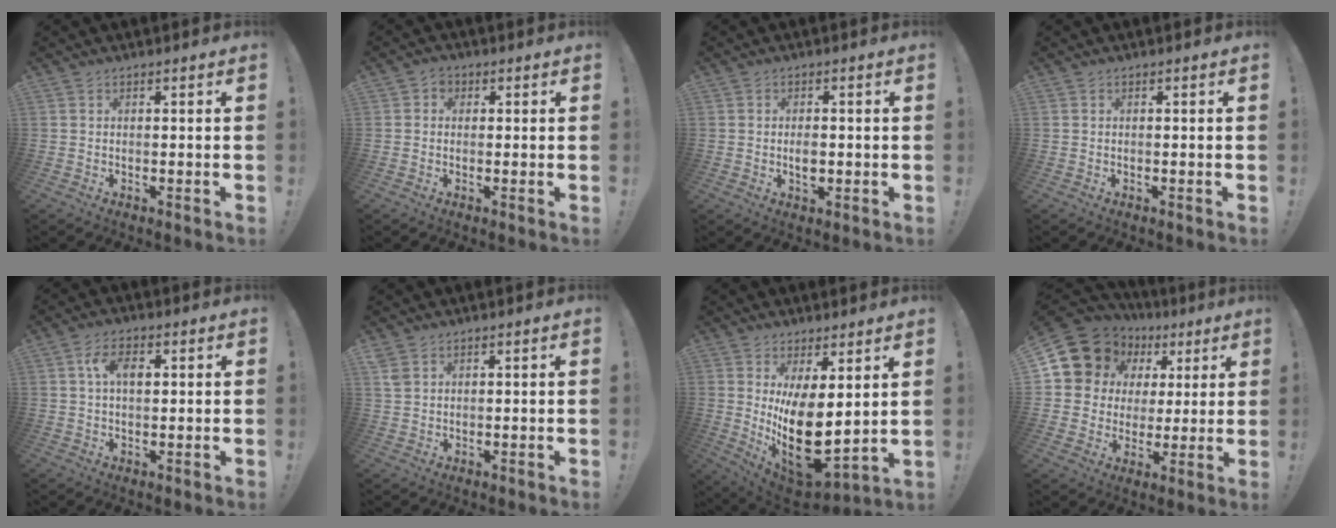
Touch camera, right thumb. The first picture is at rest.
{"total": 2.5, "force": [0.1, 2.1, 1.4], "torque": [-0.020, 0.002, 0.001]}
{"total": 3.3, "force": [-0.6, 2.5, 2.0], "torque": [-0.012, -0.003, -0.014]}
{"total": 0.0}
{"total": 5.8, "force": [1.5, 3.0, 4.8], "torque": [-0.087, 0.009, 0.025]}
{"total": 2.7, "force": [1.7, 1.7, 1.3], "torque": [-0.025, -0.002, 0.033]}
{"total": 17.0, "force": [2.0, 8.1, 14.8], "torque": [-0.235, -0.048, 0.051]}
{"total": 13.5, "force": [6.9, 10.5, 4.8], "torque": [-0.082, -0.039, 0.143]}